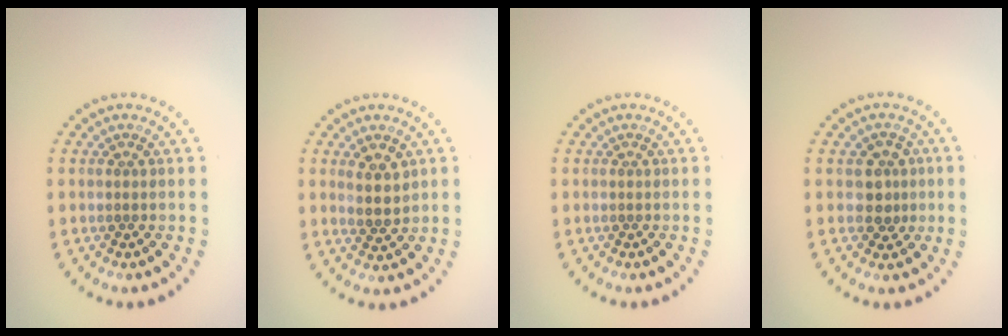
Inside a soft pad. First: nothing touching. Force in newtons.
{"total": 2.6, "press": 2.3, "slide": 1.1}
{"total": 0.0}
{"total": 2.4, "press": 2.2, "slide": 1.0}